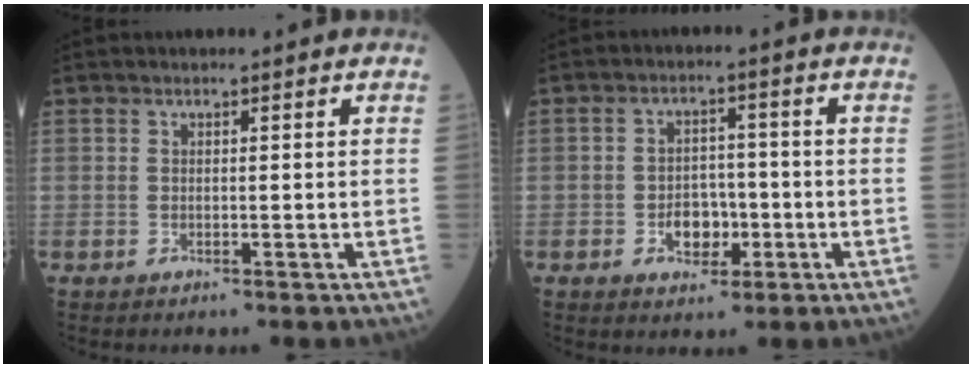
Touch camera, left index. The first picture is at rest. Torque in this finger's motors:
{"motor_torque": [0.07, 0.07, 0.10, 0.01]}